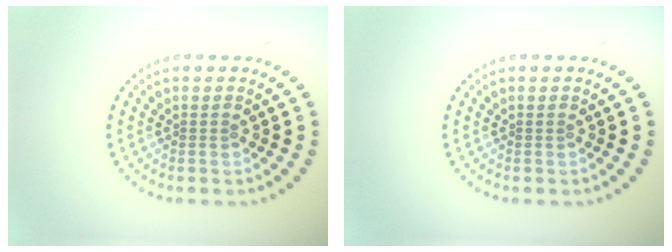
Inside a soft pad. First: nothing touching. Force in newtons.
{"total": 0.0}